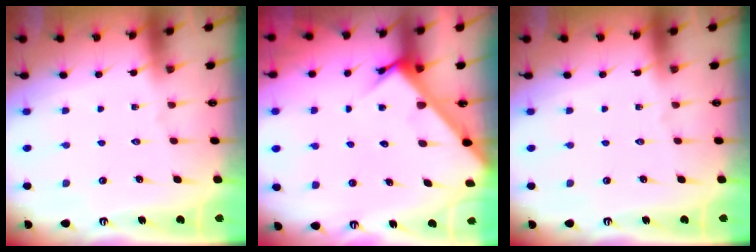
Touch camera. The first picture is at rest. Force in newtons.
{"total": 3.9, "press": 3.9, "slide": 0.4}
{"total": 0.0}